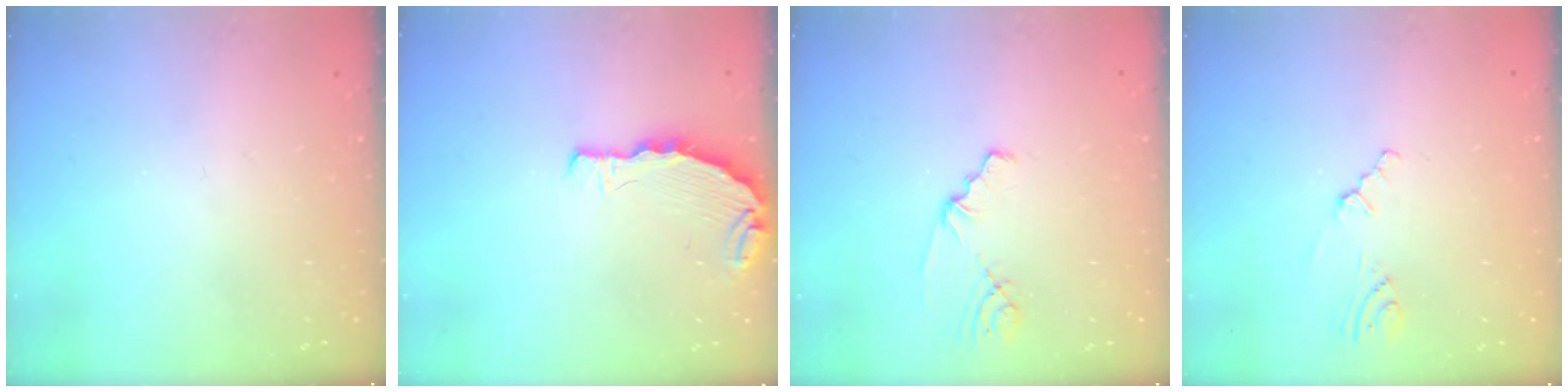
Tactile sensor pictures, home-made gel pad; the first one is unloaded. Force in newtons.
{"total": 4.9, "press": 4.9, "slide": 0.8}
{"total": 1.1, "press": 1.1, "slide": 0.2}
{"total": 1.3, "press": 1.2, "slide": 0.4}